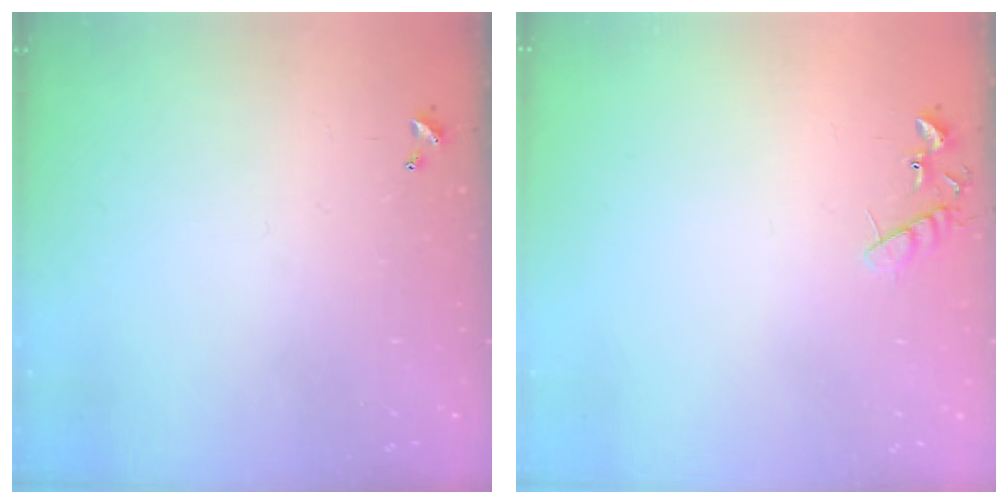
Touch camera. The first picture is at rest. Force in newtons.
{"total": 8.0, "press": 8.0, "slide": 0.4}